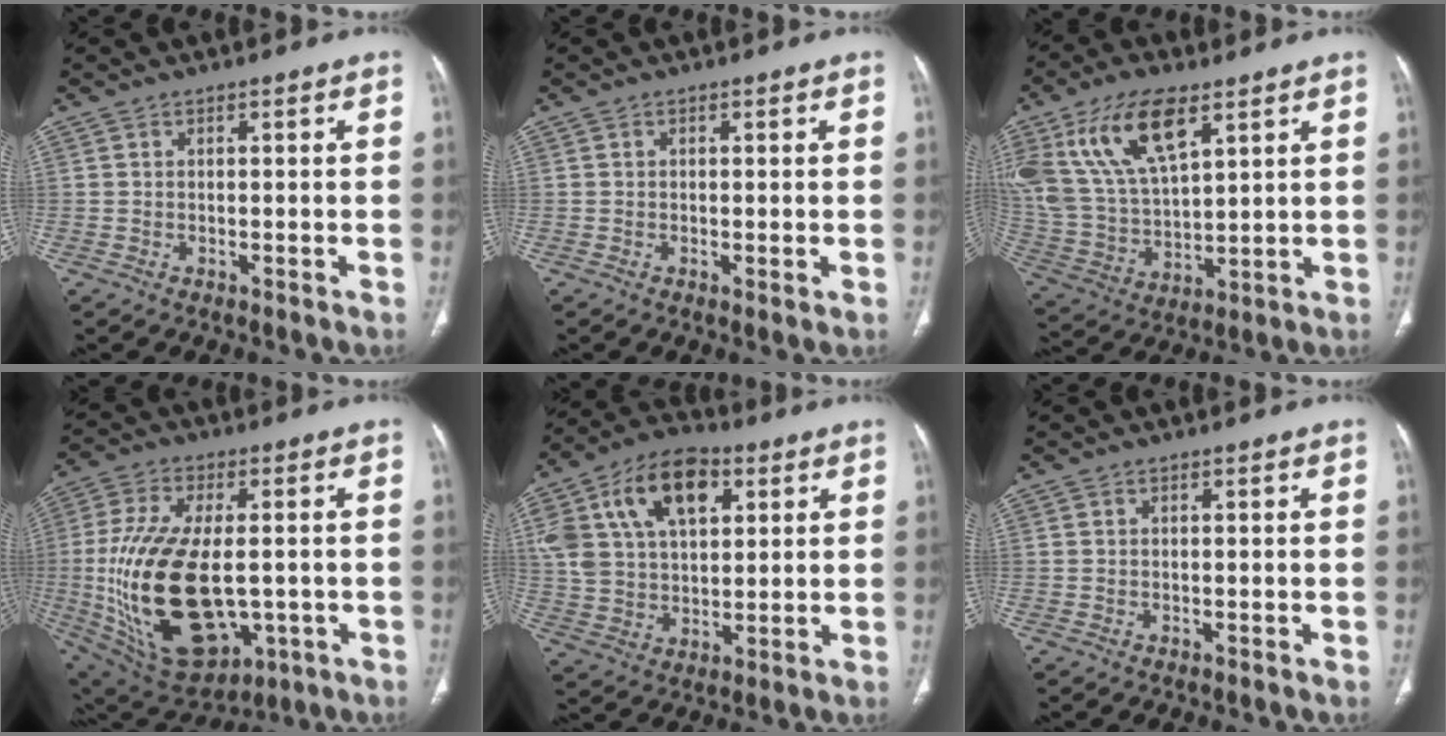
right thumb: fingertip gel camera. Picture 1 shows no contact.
{"total": 0.8, "force": [-0.1, 0.2, 0.8], "torque": [-0.016, -0.004, -0.004]}
{"total": 18.4, "force": [9.1, 8.7, 13.4], "torque": [-0.254, -0.023, 0.183]}
{"total": 25.3, "force": [-2.8, 13.8, 21.0], "torque": [-0.422, -0.014, -0.016]}
{"total": 19.8, "force": [7.5, 12.3, 13.6], "torque": [-0.241, 0.005, 0.130]}
{"total": 0.0}